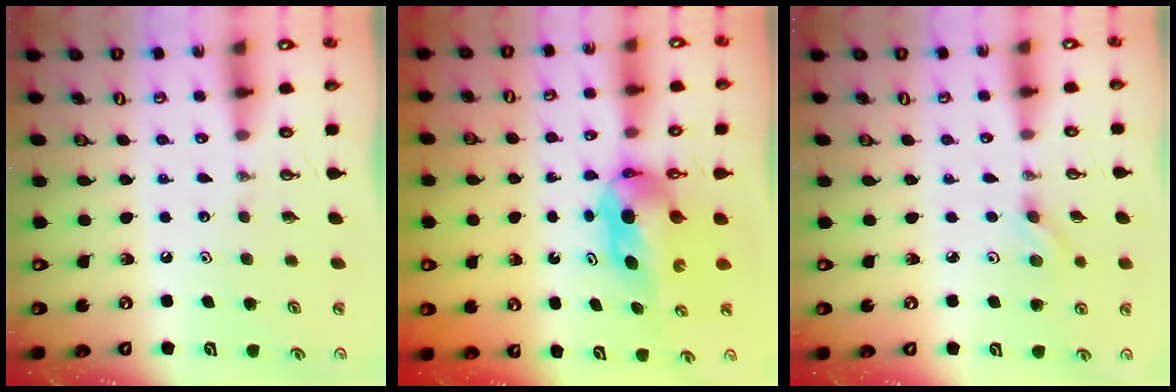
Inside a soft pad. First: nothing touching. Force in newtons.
{"total": 6.1, "press": 5.0, "slide": 3.6}
{"total": 3.2, "press": 2.9, "slide": 1.5}